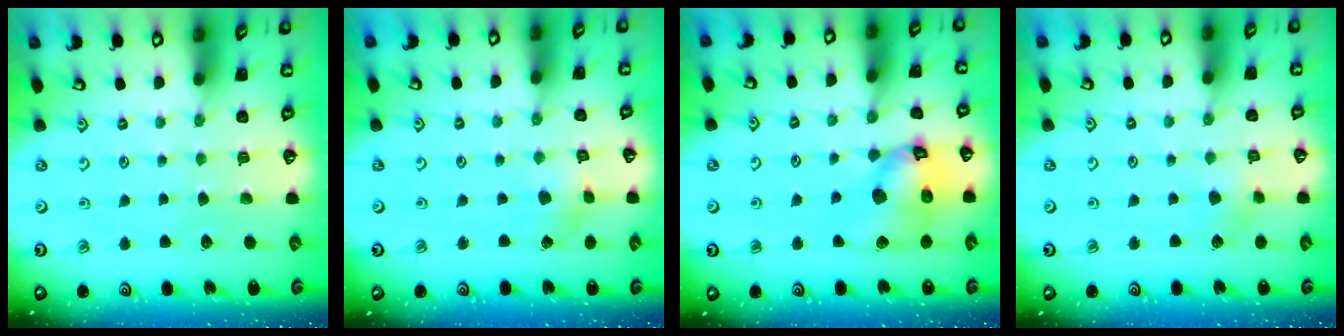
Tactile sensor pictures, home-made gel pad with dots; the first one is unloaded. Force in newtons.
{"total": 2.7, "press": 2.7, "slide": 0.3}
{"total": 14.8, "press": 14.7, "slide": 1.7}
{"total": 3.9, "press": 3.8, "slide": 1.1}